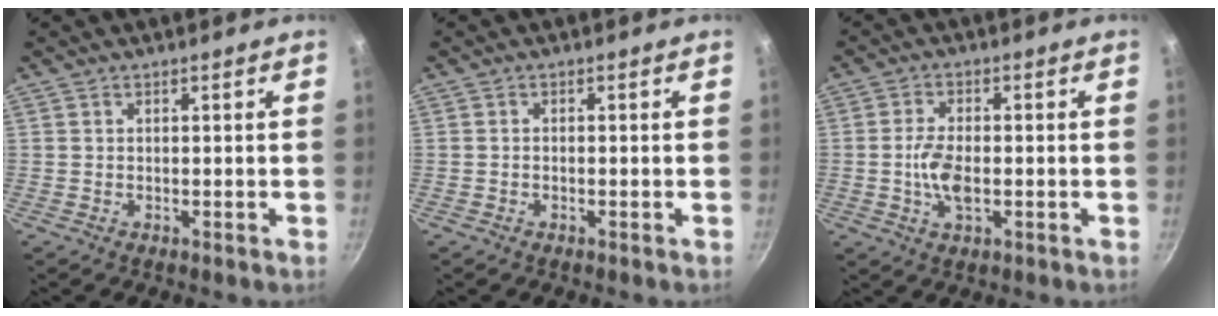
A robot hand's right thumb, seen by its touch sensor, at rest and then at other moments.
{"total": 0.5, "force": [-0.3, 0.3, 0.3], "torque": [-0.008, 0.005, -0.007]}
{"total": 6.1, "force": [-0.9, 3.1, 5.1], "torque": [-0.101, 0.007, -0.022]}